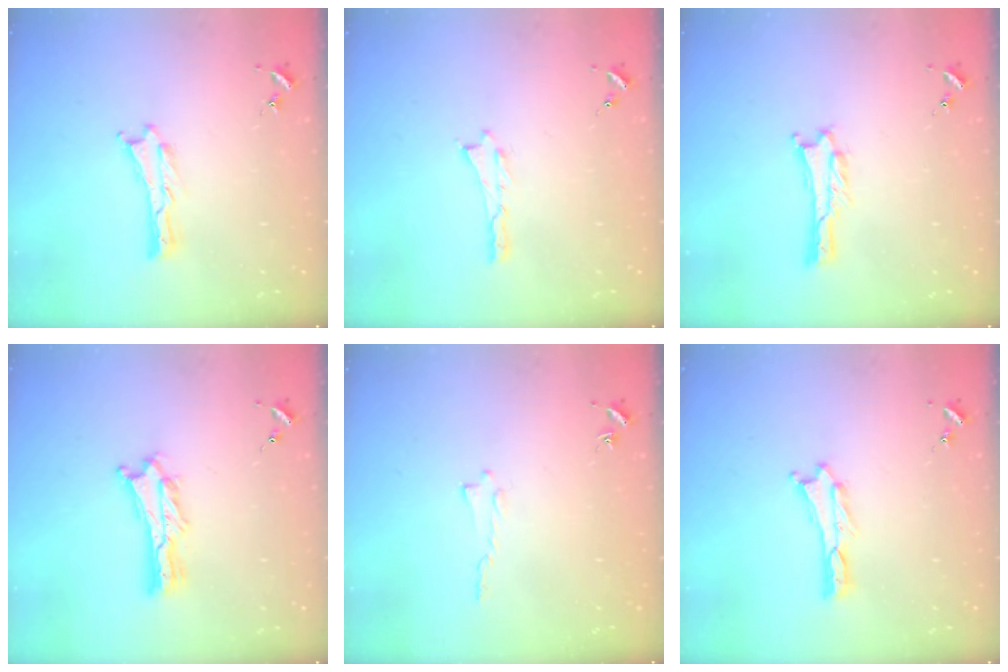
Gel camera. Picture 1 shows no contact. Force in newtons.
{"total": 0.0}
{"total": 0.9, "press": 0.9, "slide": 0.1}
{"total": 2.7, "press": 2.7, "slide": 0.3}
{"total": 0.0}
{"total": 0.0}